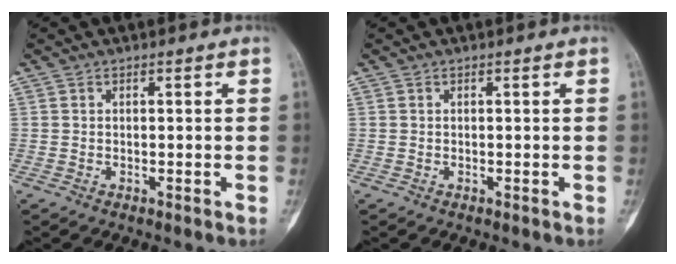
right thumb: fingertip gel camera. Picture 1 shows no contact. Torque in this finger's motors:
{"motor_torque": [0.16, -0.06, 0.13, 0.02, 0.03]}